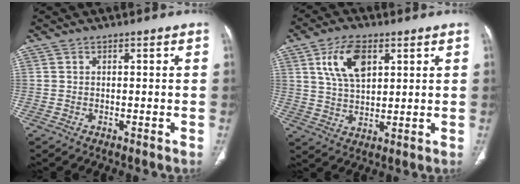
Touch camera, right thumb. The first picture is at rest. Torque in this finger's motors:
{"motor_torque": [1.39, 1.44, 0.51, -0.35, 0.07]}